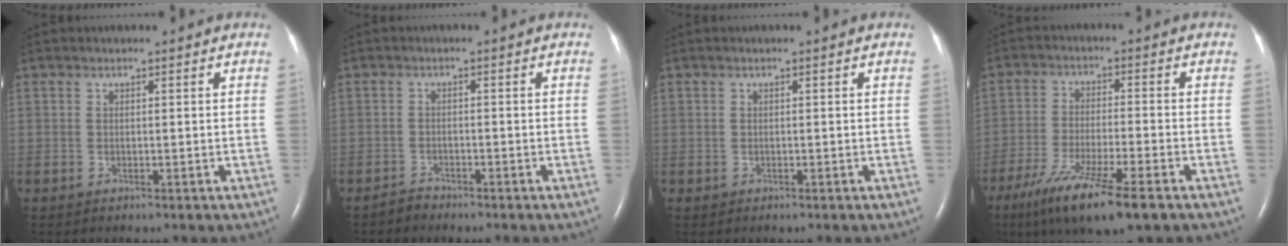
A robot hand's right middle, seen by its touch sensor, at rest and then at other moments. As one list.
[{"total": 1.4, "force": [-1.4, 0.3, -0.2], "torque": [0.001, -0.003, -0.025]}, {"total": 0.0}, {"total": 12.3, "force": [-7.8, 0.9, 9.5], "torque": [-0.178, -0.037, -0.133]}]